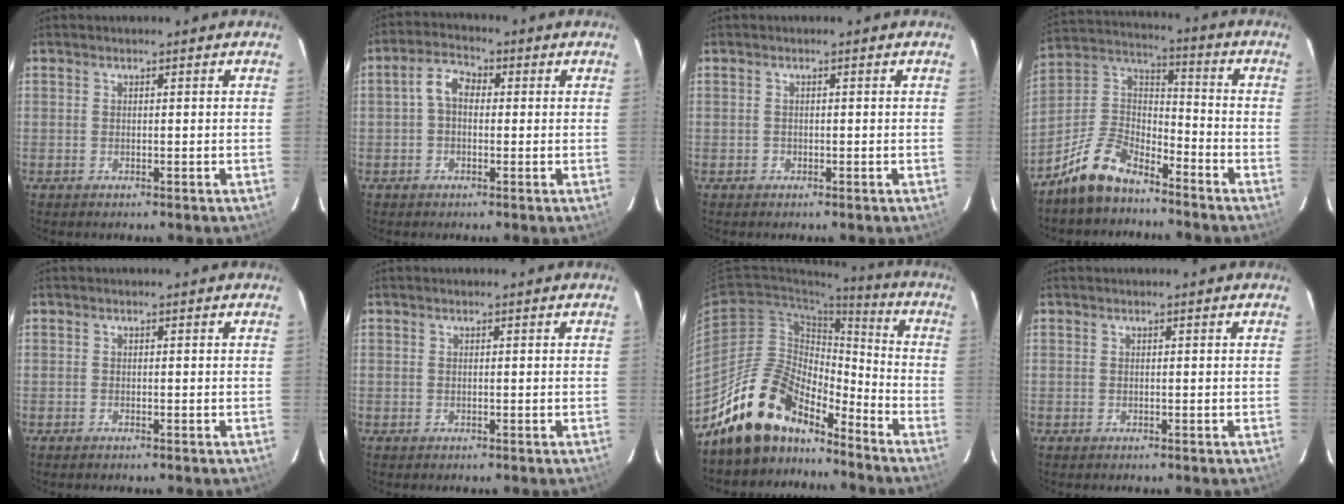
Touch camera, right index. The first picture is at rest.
{"total": 4.2, "force": [-0.1, 3.0, 2.9], "torque": [-0.058, 0.019, -0.004]}
{"total": 0.6, "force": [-0.3, 0.5, 0.0], "torque": [0.001, 0.002, -0.006]}
{"total": 12.1, "force": [-9.0, 5.2, 6.2], "torque": [-0.146, 0.030, -0.172]}
{"total": 0.0}
{"total": 0.0}
{"total": 16.4, "force": [-13.9, 6.6, 5.9], "torque": [-0.119, 0.028, -0.240]}
{"total": 0.0}